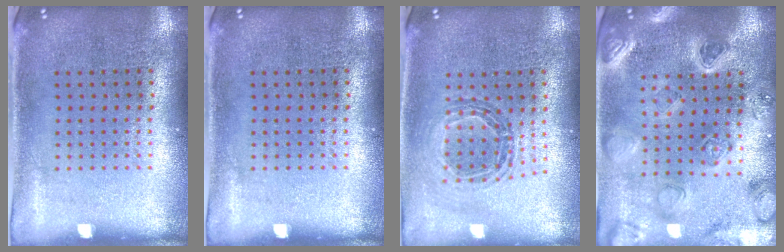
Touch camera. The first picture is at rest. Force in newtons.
{"total": 0.0}
{"total": 0.8, "press": 0.8, "slide": 0.1}
{"total": 2.3, "press": 2.3, "slide": 0.2}